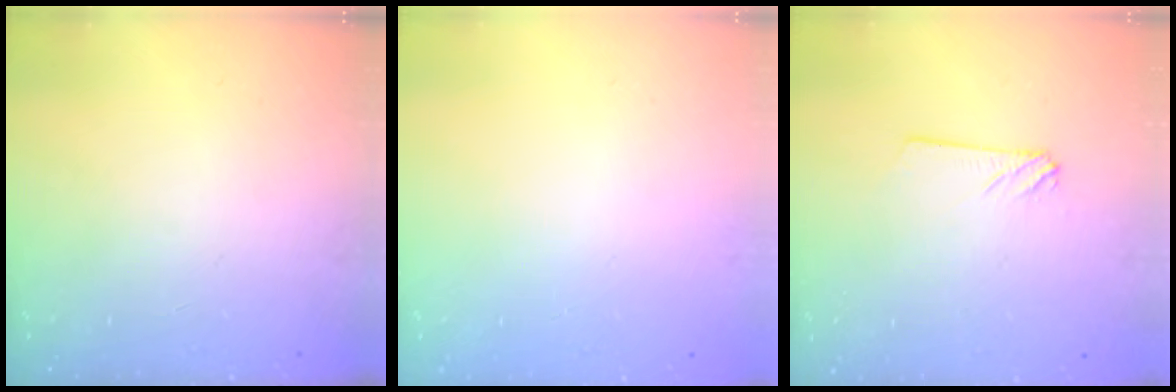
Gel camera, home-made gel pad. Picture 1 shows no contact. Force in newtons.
{"total": 0.0}
{"total": 2.4, "press": 2.4, "slide": 0.3}